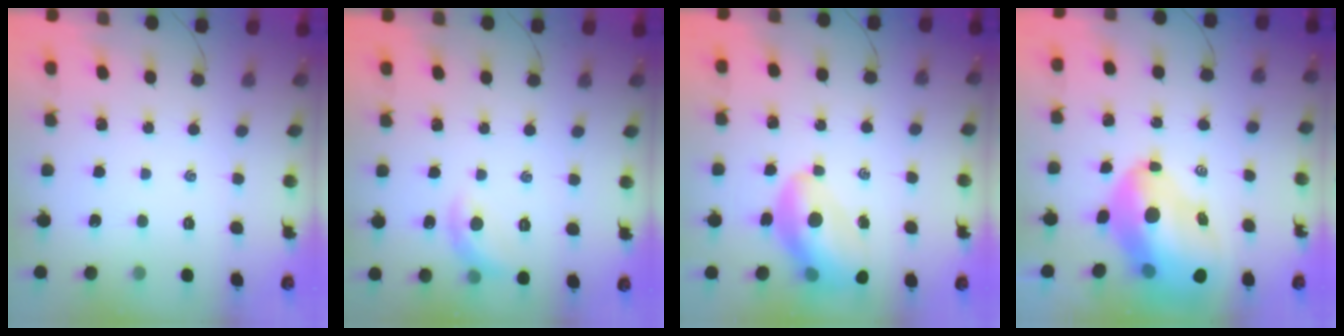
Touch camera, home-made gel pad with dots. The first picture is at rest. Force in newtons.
{"total": 7.9, "press": 7.9, "slide": 0.5}
{"total": 12.4, "press": 11.9, "slide": 3.5}
{"total": 15.9, "press": 15.3, "slide": 4.4}